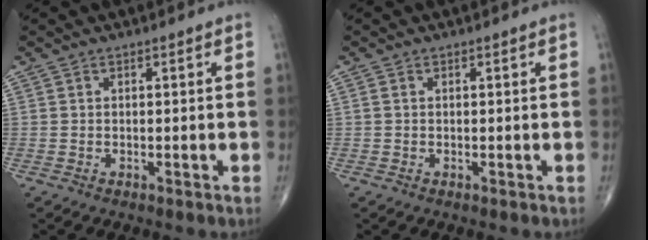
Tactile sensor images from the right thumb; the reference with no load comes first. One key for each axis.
{"total": 0.5, "fx": 0.1, "fy": 0.4, "fz": 0.4, "tx": -0.011, "ty": 0.002, "tz": 0.002}